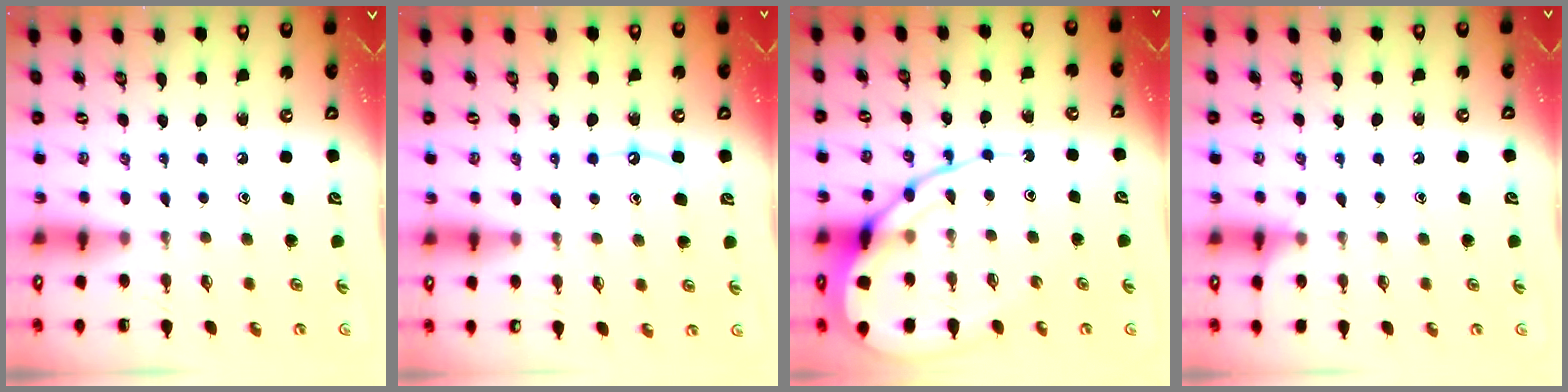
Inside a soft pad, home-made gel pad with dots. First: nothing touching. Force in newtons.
{"total": 7.1, "press": 7.0, "slide": 0.6}
{"total": 13.7, "press": 13.6, "slide": 1.1}
{"total": 4.7, "press": 4.7, "slide": 0.6}